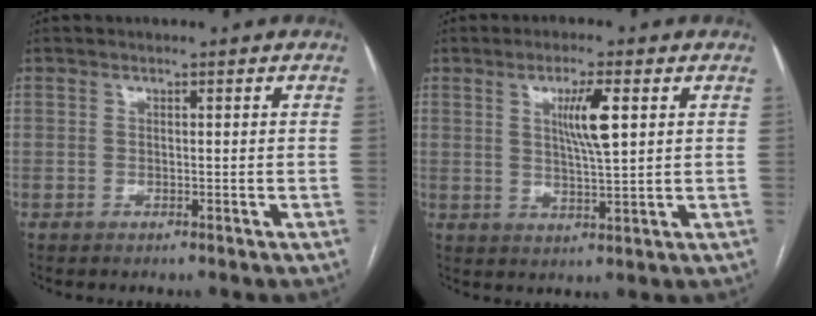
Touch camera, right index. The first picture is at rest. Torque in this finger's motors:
{"motor_torque": [0.30, 0.03, 0.37, 0.09]}